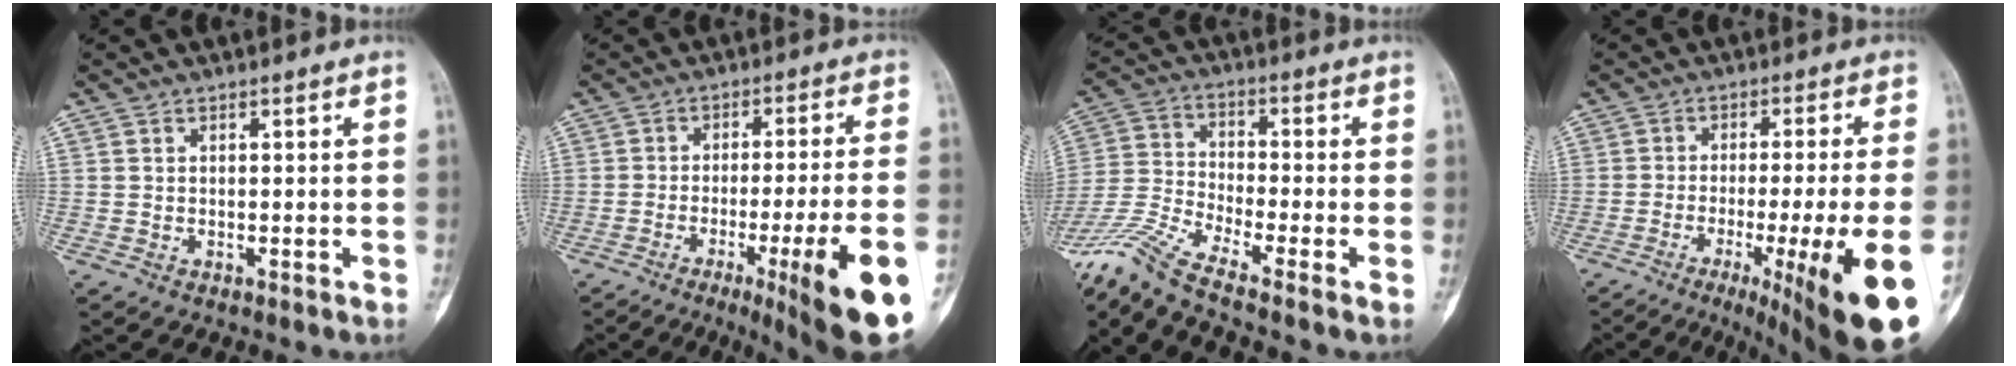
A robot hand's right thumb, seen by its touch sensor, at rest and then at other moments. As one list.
[{"total": 18.4, "force": [-7.6, 1.8, 16.7], "torque": [-0.194, 0.004, -0.103]}, {"total": 14.2, "force": [-11.0, -0.8, 9.0], "torque": [-0.216, 0.017, -0.218]}, {"total": 20.8, "force": [-8.9, 1.9, 18.7], "torque": [-0.208, -0.001, -0.127]}]